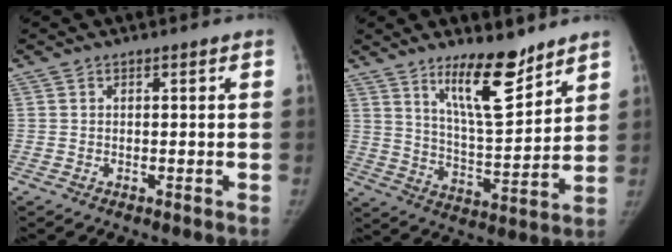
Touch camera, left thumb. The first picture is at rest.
{"total": 13.1, "force": [9.3, 3.4, 8.5], "torque": [-0.119, -0.079, 0.166]}